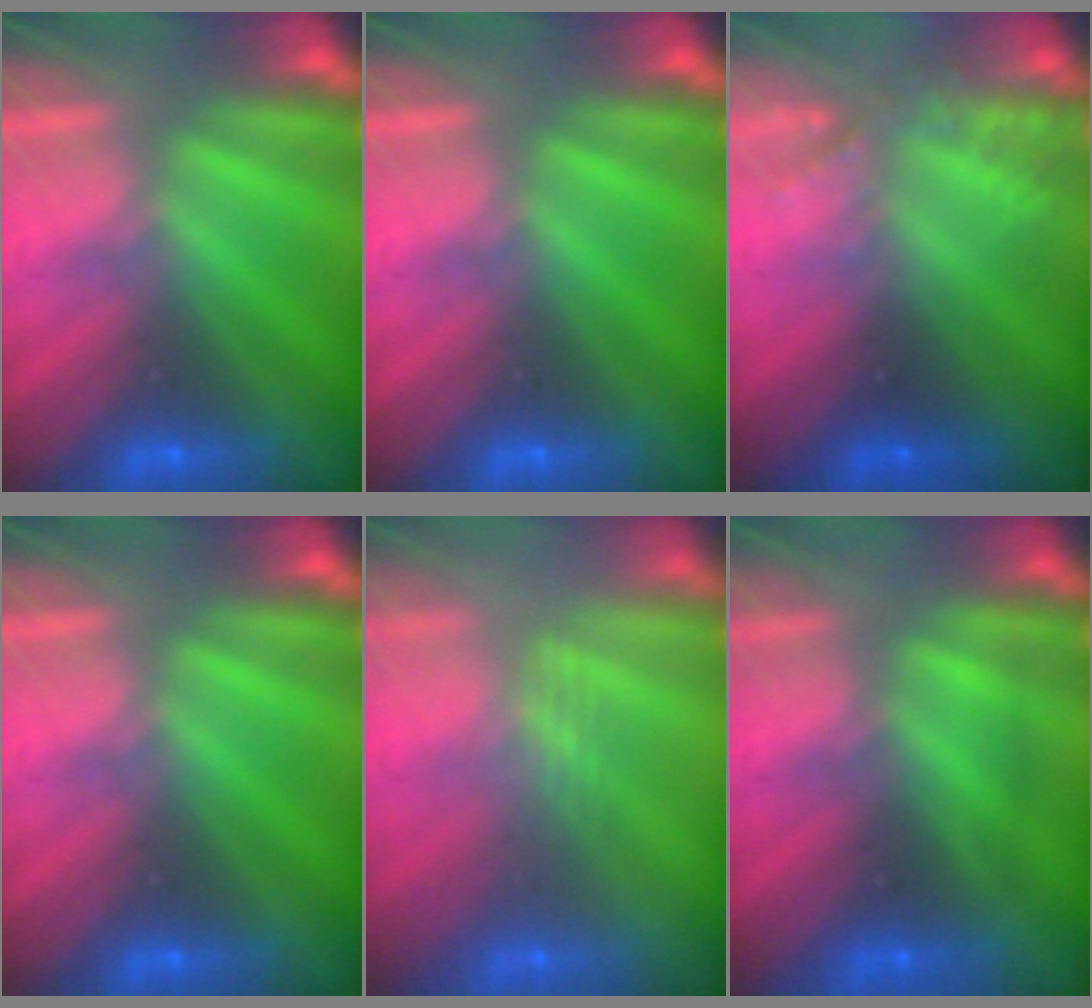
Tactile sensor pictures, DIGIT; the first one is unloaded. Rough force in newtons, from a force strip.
{"total": 0.0}
{"total": 2.0}
{"total": 0.0}
{"total": 2.4}
{"total": 1.9}